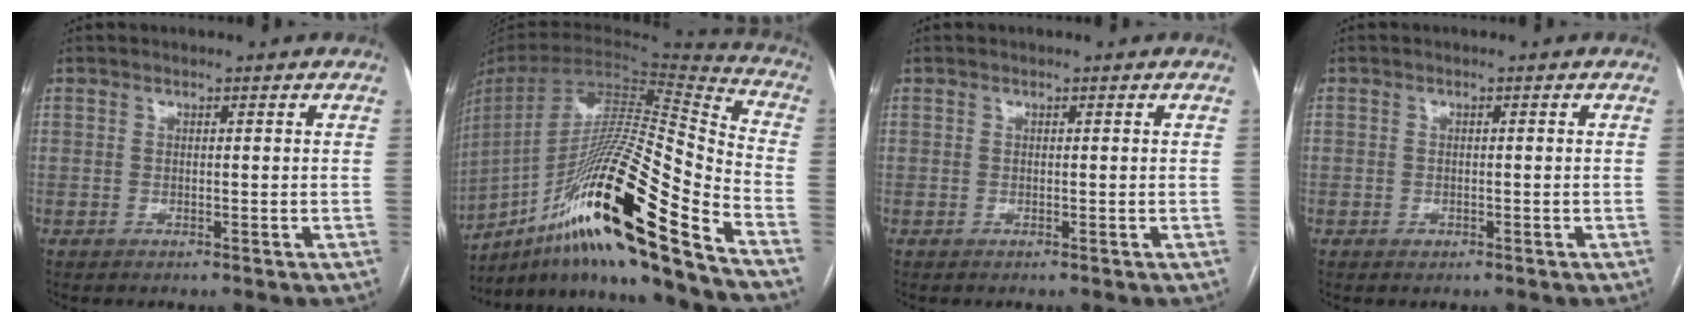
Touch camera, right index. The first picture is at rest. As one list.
[{"total": 28.5, "force": [-16.1, 1.6, 23.4], "torque": [-0.417, -0.022, -0.288]}, {"total": 0.0}, {"total": 1.3, "force": [-0.5, 1.1, 0.2], "torque": [-0.001, 0.005, -0.007]}]